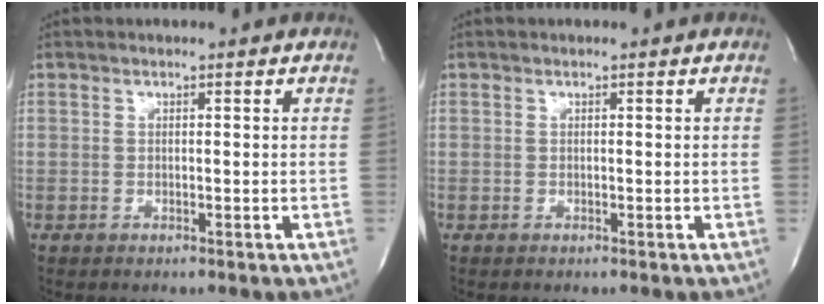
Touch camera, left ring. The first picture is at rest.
{"total": 0.0}